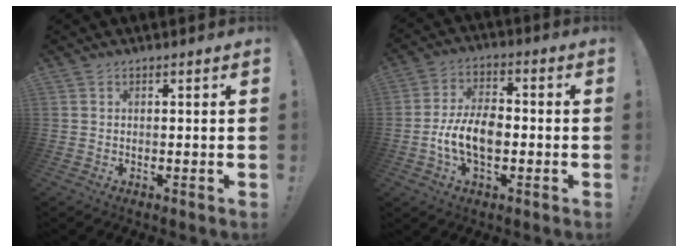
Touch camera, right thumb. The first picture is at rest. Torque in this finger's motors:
{"motor_torque": [1.02, 1.02, 0.00, 0.00, 0.16]}